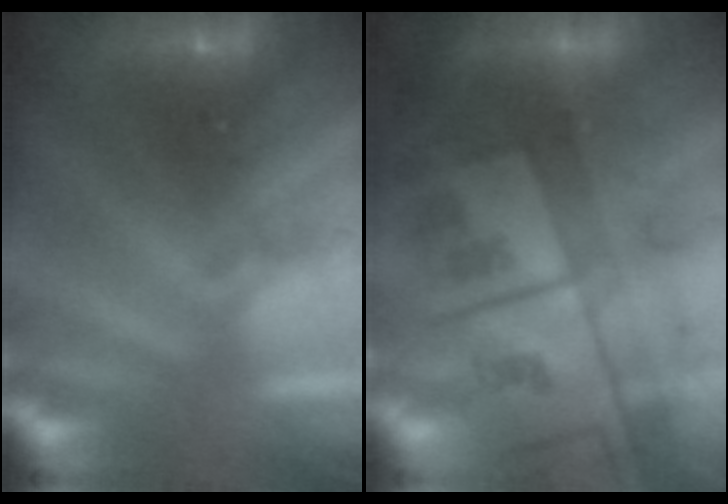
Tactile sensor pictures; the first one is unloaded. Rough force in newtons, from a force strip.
{"total": 7.8}